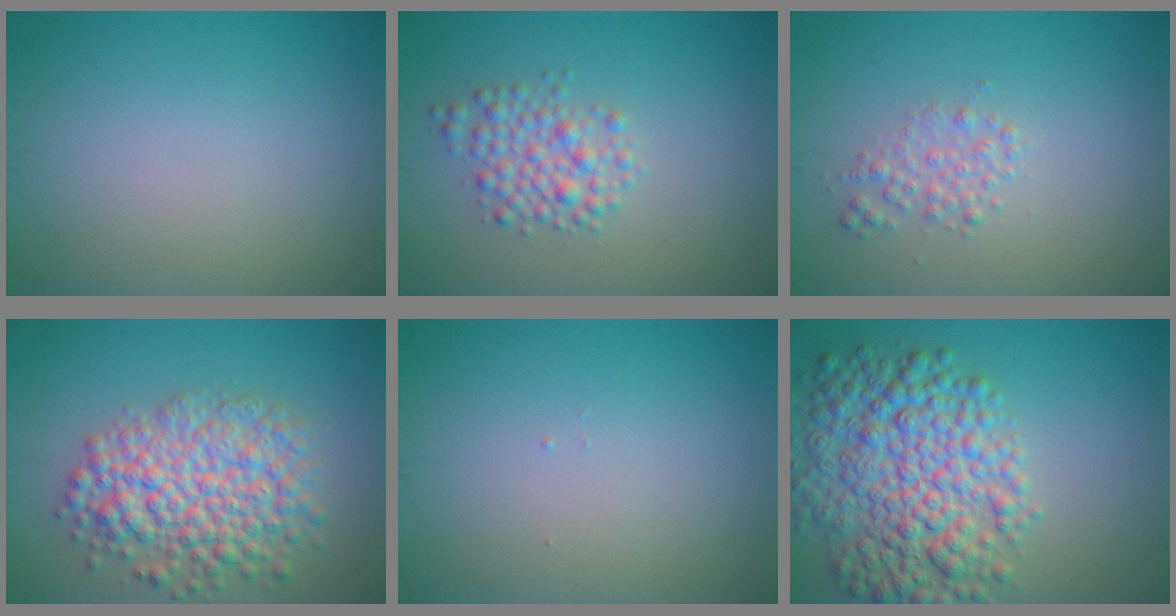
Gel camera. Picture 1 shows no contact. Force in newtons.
{"total": 3.0, "press": 3.0, "slide": 0.1}
{"total": 1.7, "press": 1.7, "slide": 0.0}
{"total": 7.4, "press": 7.4, "slide": 0.3}
{"total": 0.0}
{"total": 8.8, "press": 8.8, "slide": 0.3}